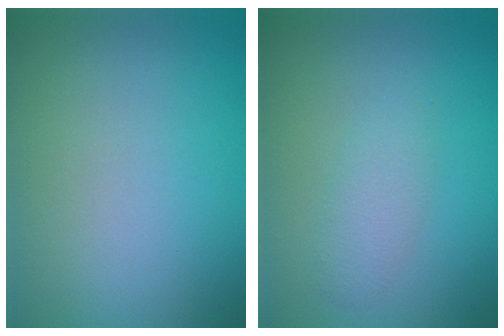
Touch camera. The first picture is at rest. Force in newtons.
{"total": 1.9, "press": 1.9, "slide": 0.0}